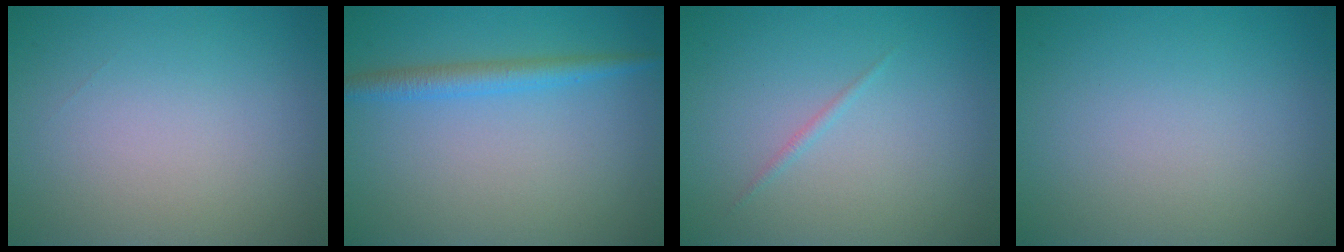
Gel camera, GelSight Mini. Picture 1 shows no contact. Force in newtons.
{"total": 2.4, "press": 2.4, "slide": 0.1}
{"total": 0.5, "press": 0.5, "slide": 0.0}
{"total": 0.0}